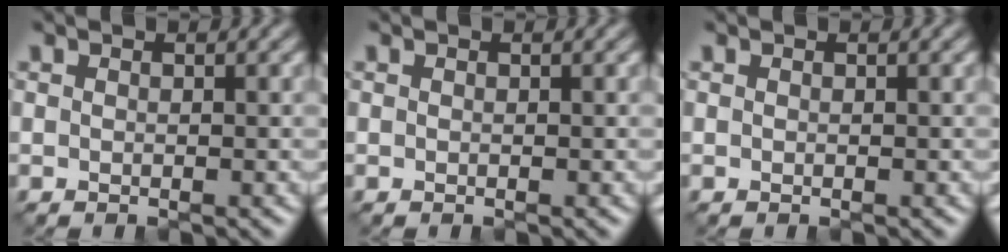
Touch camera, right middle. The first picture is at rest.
{"total": 0.0}
{"total": 0.0}